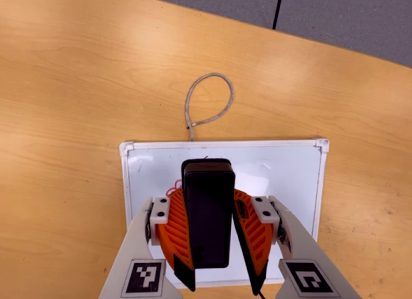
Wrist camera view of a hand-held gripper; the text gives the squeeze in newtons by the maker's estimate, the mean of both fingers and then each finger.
{"total": 10.5, "left": 9.5, "right": 11.4}